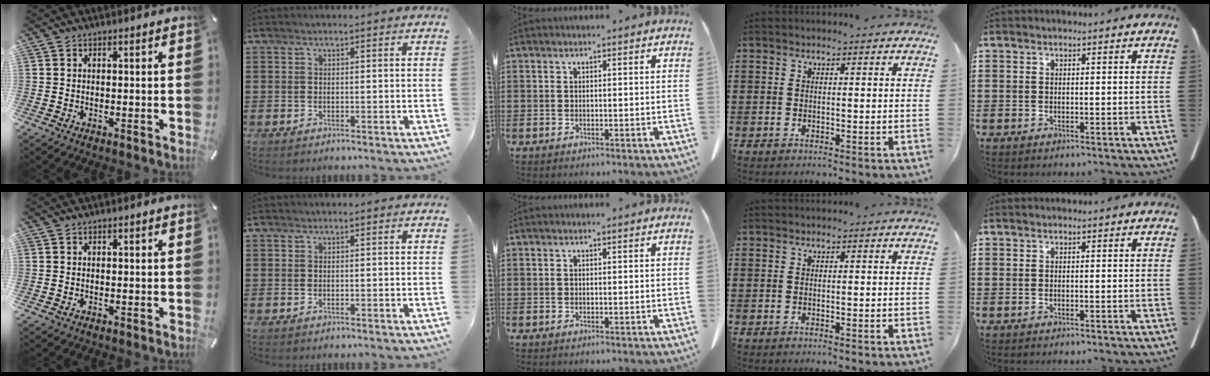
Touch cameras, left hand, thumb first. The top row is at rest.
{}